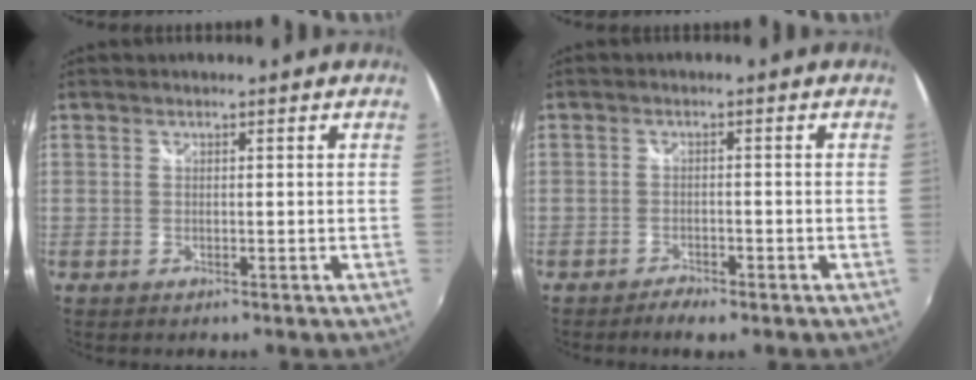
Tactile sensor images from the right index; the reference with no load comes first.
{"total": 3.0, "force": [-2.6, 0.9, 1.4], "torque": [-0.038, -0.006, -0.047]}